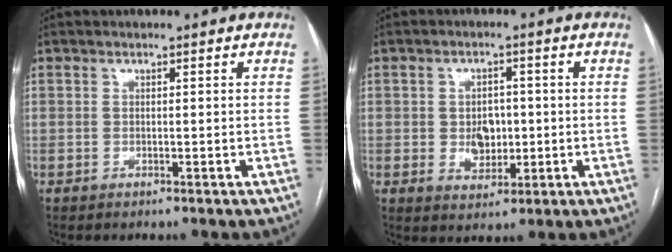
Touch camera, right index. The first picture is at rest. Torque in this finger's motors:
{"motor_torque": [0.08, 0.08, 0.10, 0.04]}